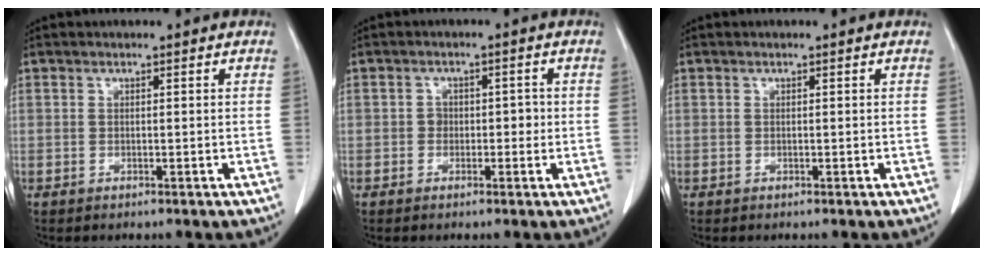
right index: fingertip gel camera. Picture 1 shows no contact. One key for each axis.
{"total": 2.6, "fx": -0.4, "fy": 2.0, "fz": 1.5, "tx": -0.012, "ty": 0.014, "tz": -0.006}
{"total": 0.0}